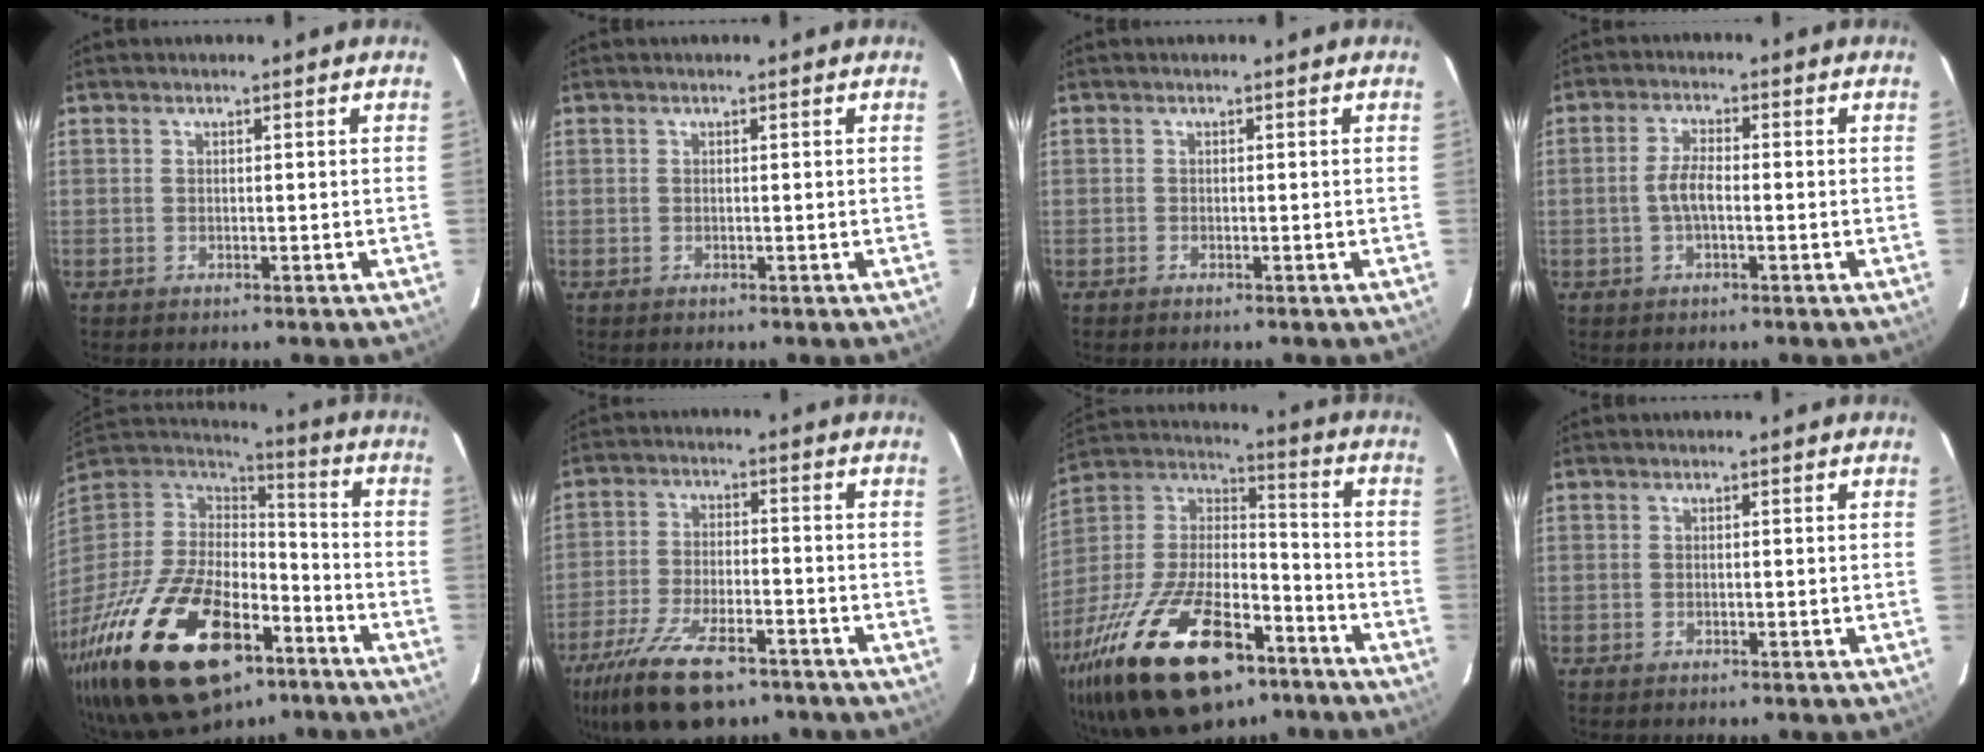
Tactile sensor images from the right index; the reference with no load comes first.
{"total": 0.0}
{"total": 0.0}
{"total": 3.7, "force": [-0.9, 1.2, 3.4], "torque": [-0.073, 0.006, -0.017]}
{"total": 35.3, "force": [-19.8, 17.6, 23.3], "torque": [-0.489, -0.037, -0.312]}
{"total": 16.5, "force": [-11.3, 6.5, 10.1], "torque": [-0.223, -0.036, -0.196]}
{"total": 31.9, "force": [-18.5, 14.5, 21.5], "torque": [-0.433, -0.021, -0.299]}
{"total": 0.0}